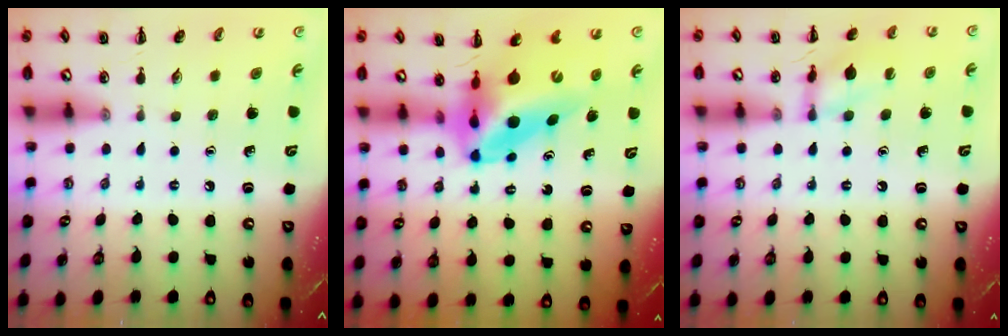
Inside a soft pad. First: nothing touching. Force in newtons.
{"total": 10.7, "press": 10.2, "slide": 3.1}
{"total": 11.2, "press": 11.2, "slide": 0.8}